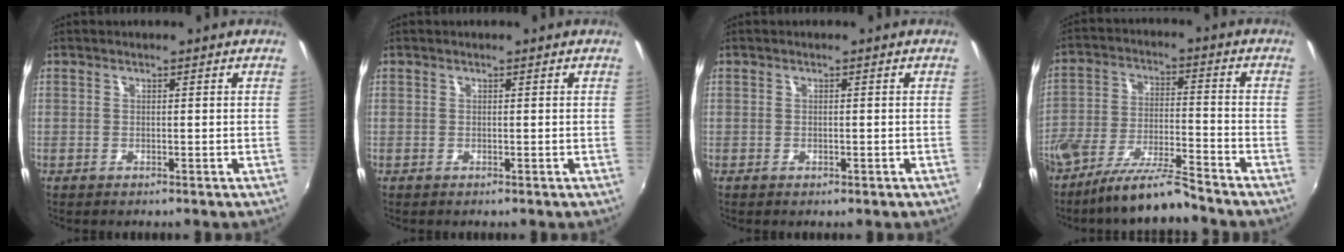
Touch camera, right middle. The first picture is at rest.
{"total": 0.0}
{"total": 0.7, "force": [-0.5, 0.4, 0.3], "torque": [-0.004, -0.004, -0.009]}
{"total": 10.1, "force": [-8.5, 0.7, 5.3], "torque": [-0.105, -0.003, -0.157]}